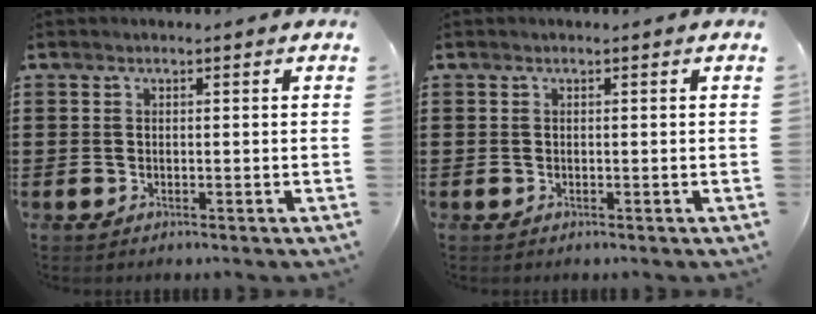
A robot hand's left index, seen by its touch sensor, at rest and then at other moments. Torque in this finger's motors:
{"motor_torque": [0.00, 0.00, 0.00, 0.00]}